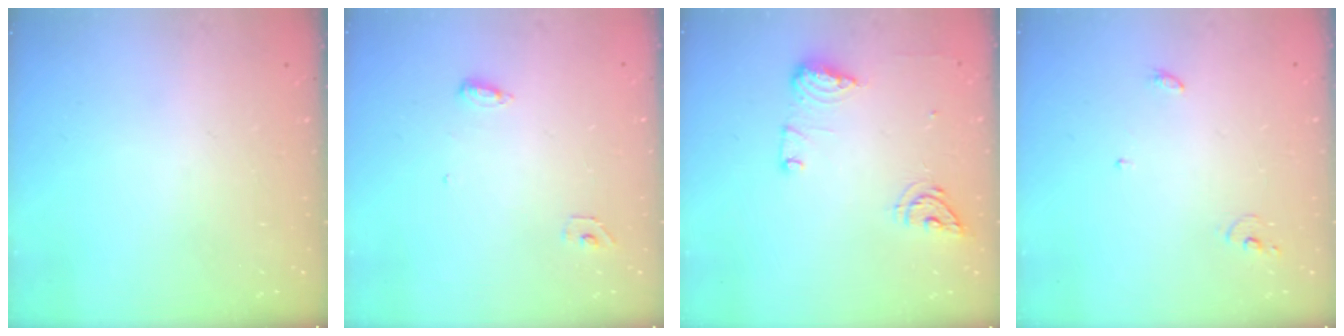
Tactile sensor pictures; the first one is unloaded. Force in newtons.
{"total": 5.1, "press": 4.9, "slide": 1.4}
{"total": 11.7, "press": 11.5, "slide": 2.3}
{"total": 3.8, "press": 3.8, "slide": 0.2}